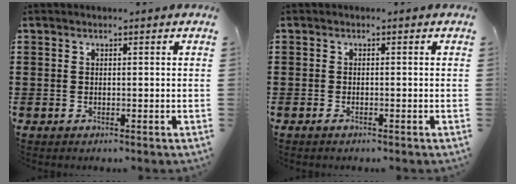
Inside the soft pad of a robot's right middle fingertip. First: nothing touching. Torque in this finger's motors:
{"motor_torque": [-0.93, 0.72, -0.02, -0.01]}